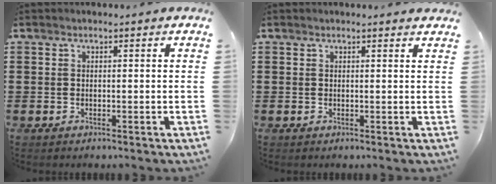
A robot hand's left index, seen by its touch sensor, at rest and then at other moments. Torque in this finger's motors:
{"motor_torque": [0.01, -0.06, 0.04, 0.02]}